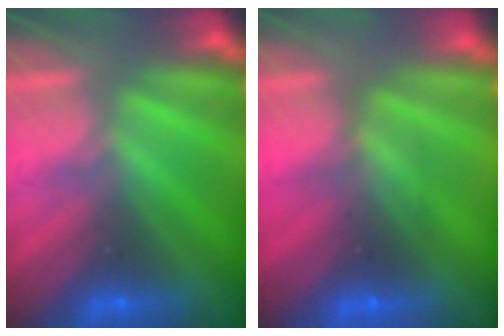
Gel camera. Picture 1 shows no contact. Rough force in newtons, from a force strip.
{"total": 2.7}